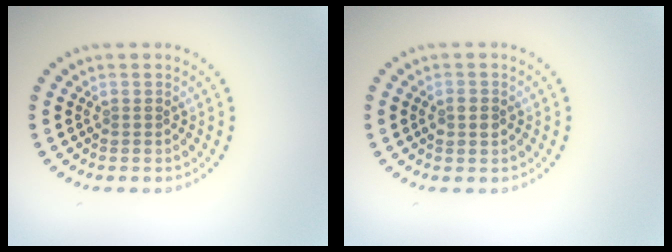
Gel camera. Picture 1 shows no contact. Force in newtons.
{"total": 1.9, "press": 1.9, "slide": 0.1}